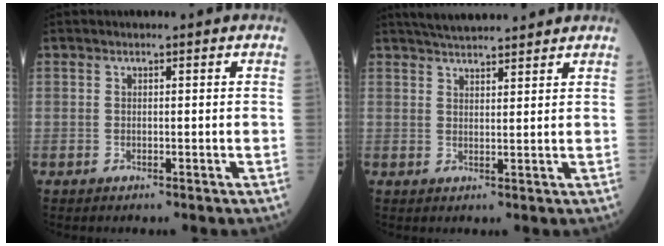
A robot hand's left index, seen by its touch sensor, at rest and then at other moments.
{"total": 7.6, "force": [7.1, 0.6, 2.8], "torque": [-0.047, 0.030, 0.111]}